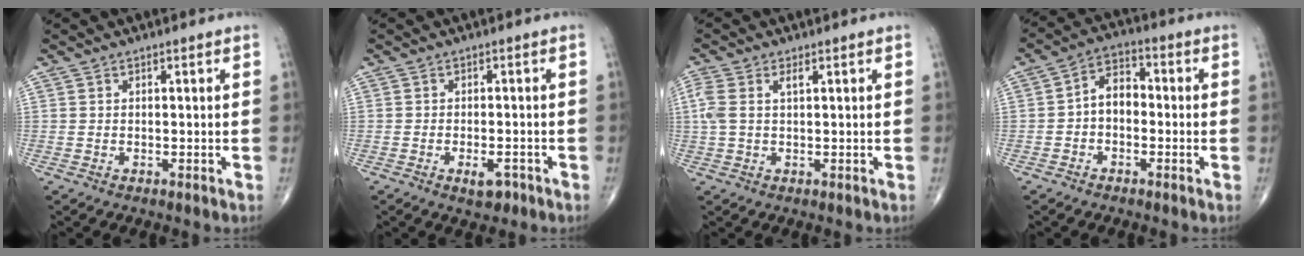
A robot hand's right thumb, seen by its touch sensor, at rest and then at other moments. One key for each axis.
{"total": 3.4, "fx": -1.8, "fy": 1.6, "fz": 2.4, "tx": -0.032, "ty": 0.006, "tz": -0.025}
{"total": 4.9, "fx": 1.3, "fy": 2.3, "fz": 4.1, "tx": -0.121, "ty": 0.020, "tz": 0.031}
{"total": 6.4, "fx": -0.8, "fy": 4.4, "fz": 4.6, "tx": -0.062, "ty": 0.027, "tz": -0.027}